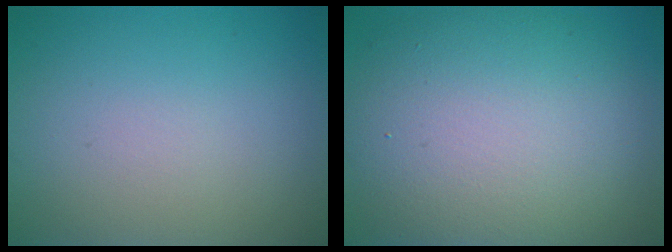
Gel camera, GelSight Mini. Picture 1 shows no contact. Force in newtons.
{"total": 11.9, "press": 11.9, "slide": 1.0}